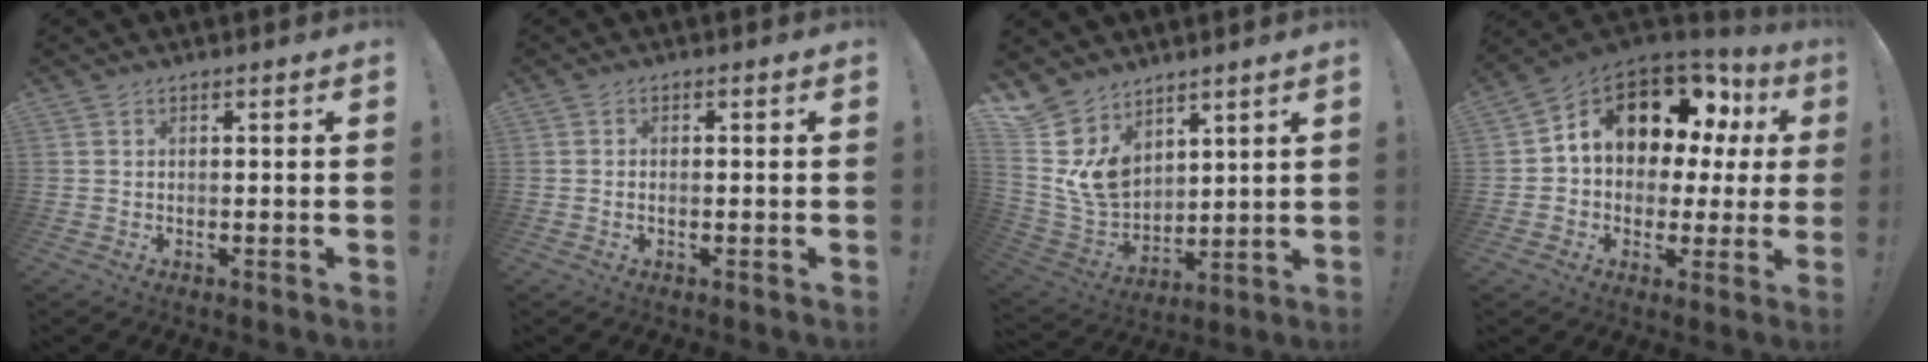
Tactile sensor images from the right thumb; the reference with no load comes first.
{"total": 0.6, "force": [-0.1, 0.3, 0.5], "torque": [-0.009, 0.002, -0.001]}
{"total": 11.0, "force": [5.6, 8.5, 4.1], "torque": [-0.075, -0.052, 0.119]}
{"total": 14.3, "force": [6.6, 8.8, 9.1], "torque": [-0.150, -0.034, 0.119]}